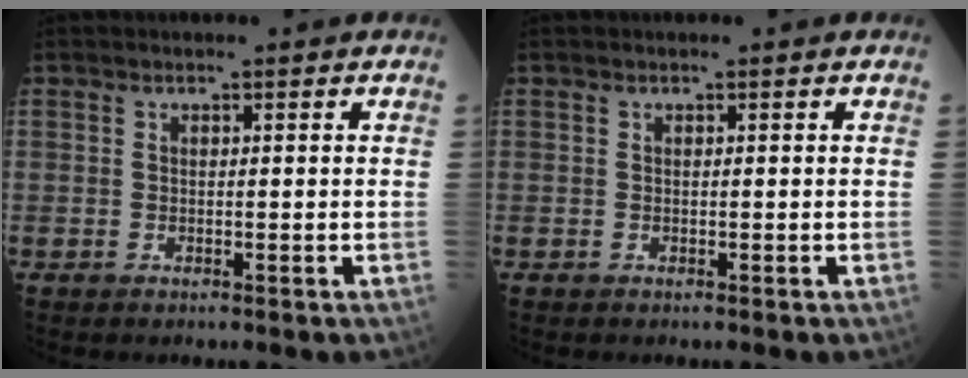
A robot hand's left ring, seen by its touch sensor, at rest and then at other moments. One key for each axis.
{"total": 0.0}